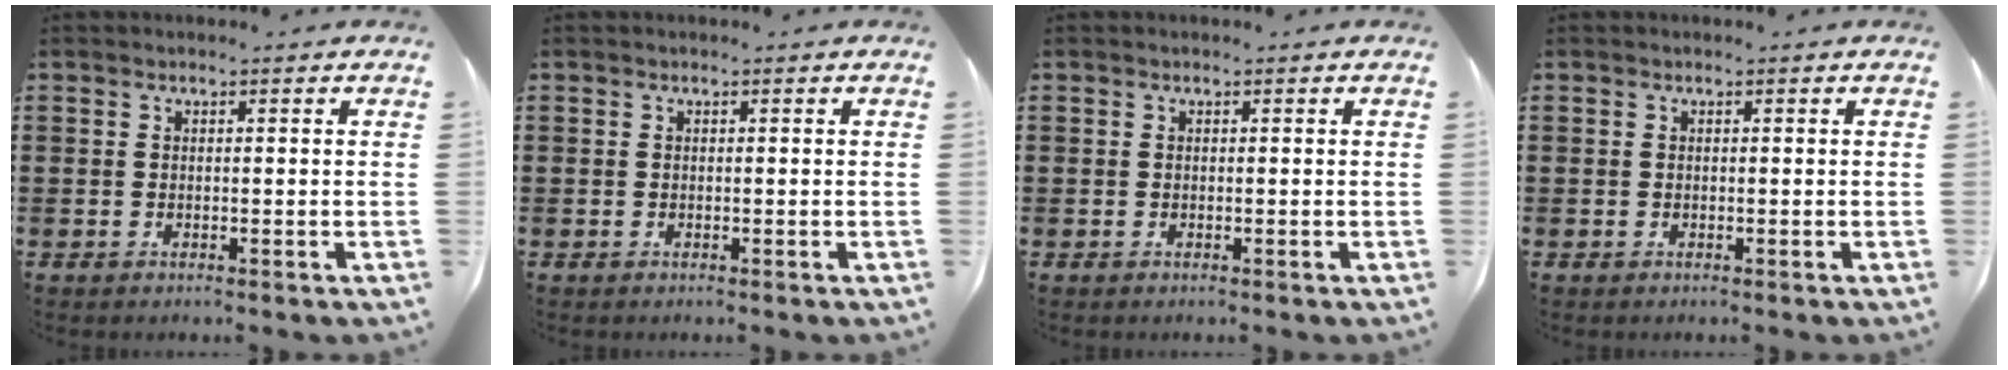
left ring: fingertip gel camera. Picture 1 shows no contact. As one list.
[{"total": 0.0}, {"total": 0.0}, {"total": 0.0}]